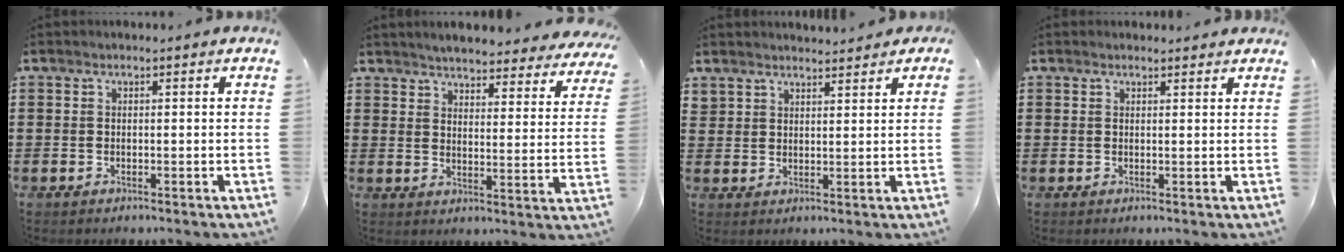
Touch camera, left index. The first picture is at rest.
{"total": 4.5, "force": [4.4, -0.1, 0.7], "torque": [-0.035, -0.029, 0.076]}
{"total": 3.3, "force": [3.1, 1.1, -0.1], "torque": [-0.008, -0.004, 0.060]}
{"total": 1.0, "force": [0.9, 0.2, 0.2], "torque": [-0.005, 0.002, 0.018]}